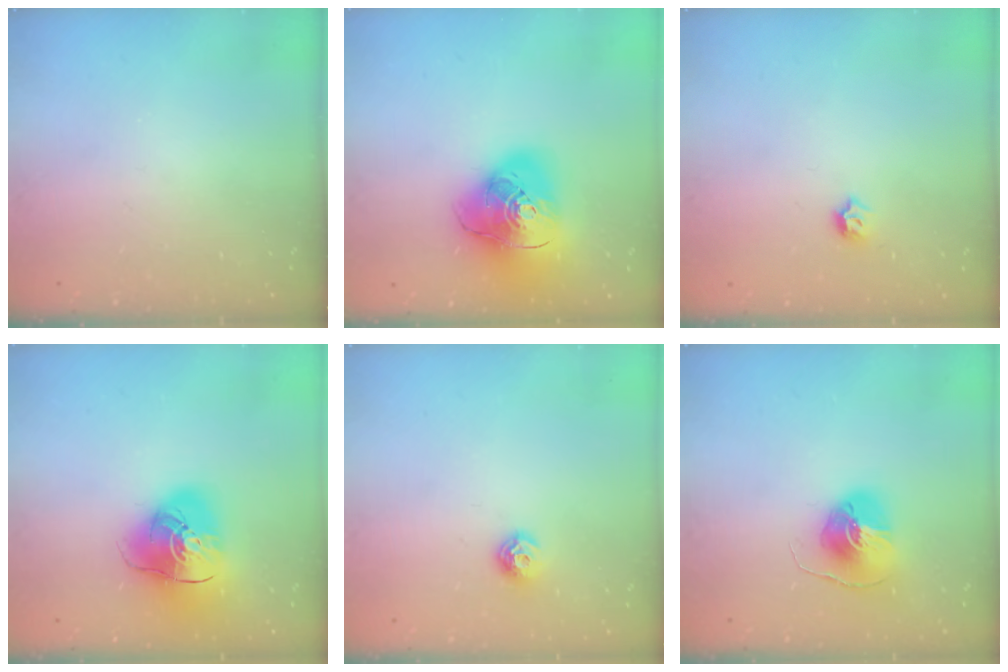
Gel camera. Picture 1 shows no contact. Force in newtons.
{"total": 19.4, "press": 19.2, "slide": 2.5}
{"total": 3.7, "press": 3.6, "slide": 0.6}
{"total": 15.4, "press": 15.2, "slide": 2.3}
{"total": 7.0, "press": 6.9, "slide": 0.9}
{"total": 9.6, "press": 9.6, "slide": 0.8}